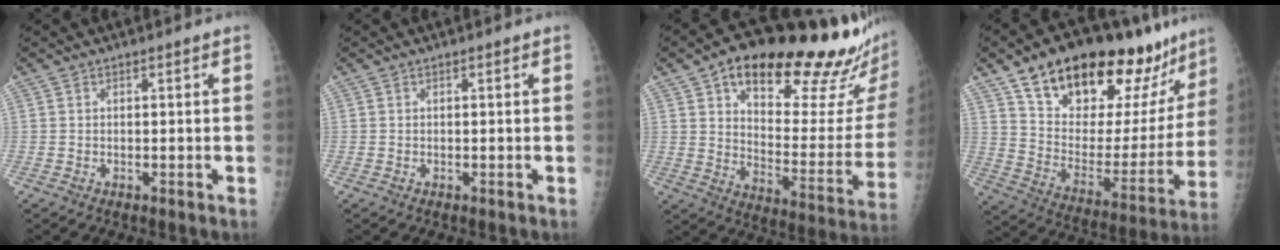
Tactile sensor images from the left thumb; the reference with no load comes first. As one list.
[{"total": 0.0}, {"total": 29.0, "force": [19.4, 9.1, 19.5], "torque": [-0.238, -0.067, 0.276]}, {"total": 29.0, "force": [20.3, 11.7, 17.2], "torque": [-0.220, -0.067, 0.313]}]